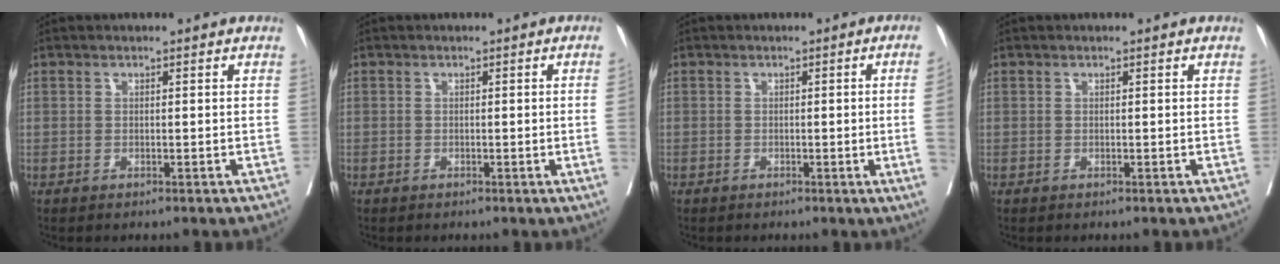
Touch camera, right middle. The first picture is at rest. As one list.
[{"total": 1.4, "force": [-0.2, -0.5, 1.3], "torque": [-0.013, -0.002, -0.004]}, {"total": 4.2, "force": [-0.6, -1.7, 3.8], "torque": [-0.044, -0.009, -0.009]}, {"total": 0.0}]